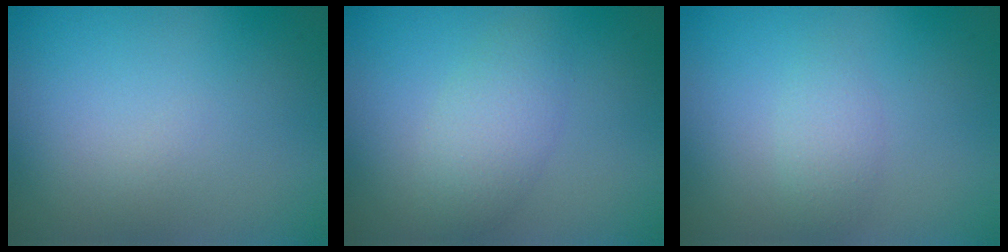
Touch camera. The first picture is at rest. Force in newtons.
{"total": 2.7, "press": 2.7, "slide": 0.1}
{"total": 1.4, "press": 1.4, "slide": 0.0}